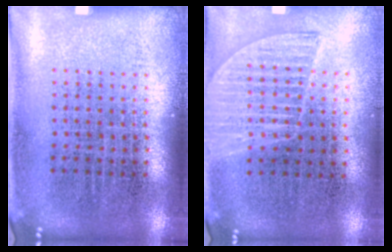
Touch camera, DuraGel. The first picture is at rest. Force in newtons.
{"total": 1.3, "press": 1.2, "slide": 0.6}